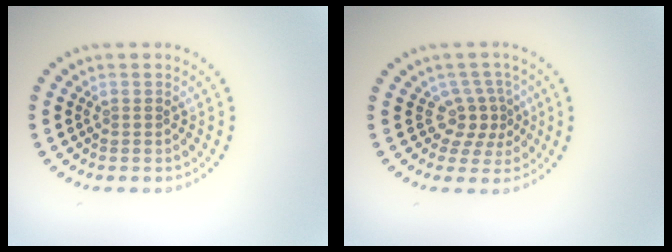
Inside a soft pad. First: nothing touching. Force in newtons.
{"total": 2.7, "press": 1.9, "slide": 1.9}